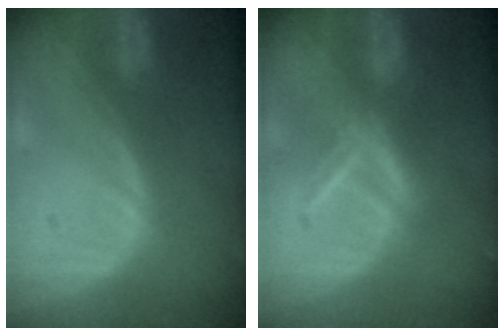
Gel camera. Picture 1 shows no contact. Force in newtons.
{"total": 5.6, "press": 5.4, "slide": 1.1}